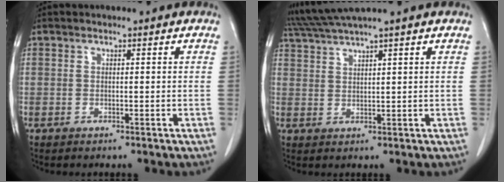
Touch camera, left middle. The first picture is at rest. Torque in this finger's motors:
{"motor_torque": [0.62, -0.58, 0.14, 0.04]}